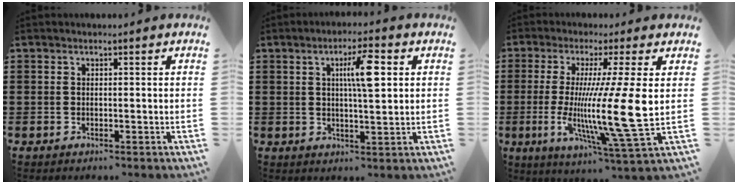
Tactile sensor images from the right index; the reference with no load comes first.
{"total": 6.5, "force": [1.9, 1.4, 6.0], "torque": [-0.115, 0.008, 0.025]}
{"total": 14.0, "force": [0.1, -0.2, 14.0], "torque": [-0.270, -0.026, -0.008]}